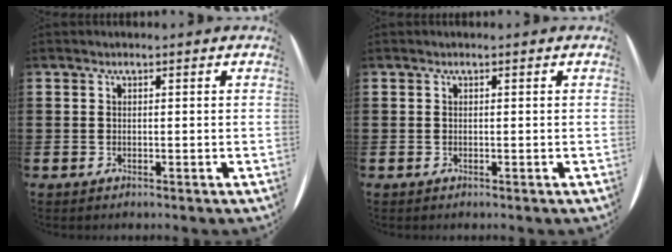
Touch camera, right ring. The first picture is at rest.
{"total": 0.0}